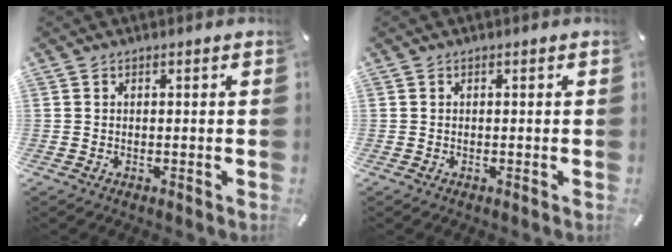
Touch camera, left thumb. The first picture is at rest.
{"total": 0.0}